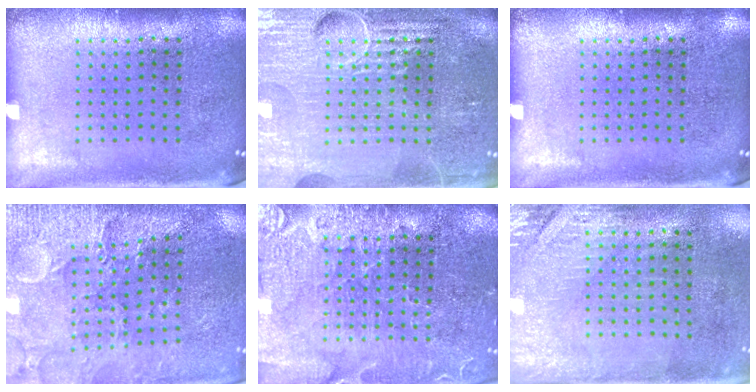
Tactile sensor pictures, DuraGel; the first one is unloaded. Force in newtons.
{"total": 7.2, "press": 7.2, "slide": 1.0}
{"total": 0.0}
{"total": 3.2, "press": 3.2, "slide": 0.3}
{"total": 3.6, "press": 3.5, "slide": 1.1}
{"total": 2.9, "press": 2.5, "slide": 1.4}